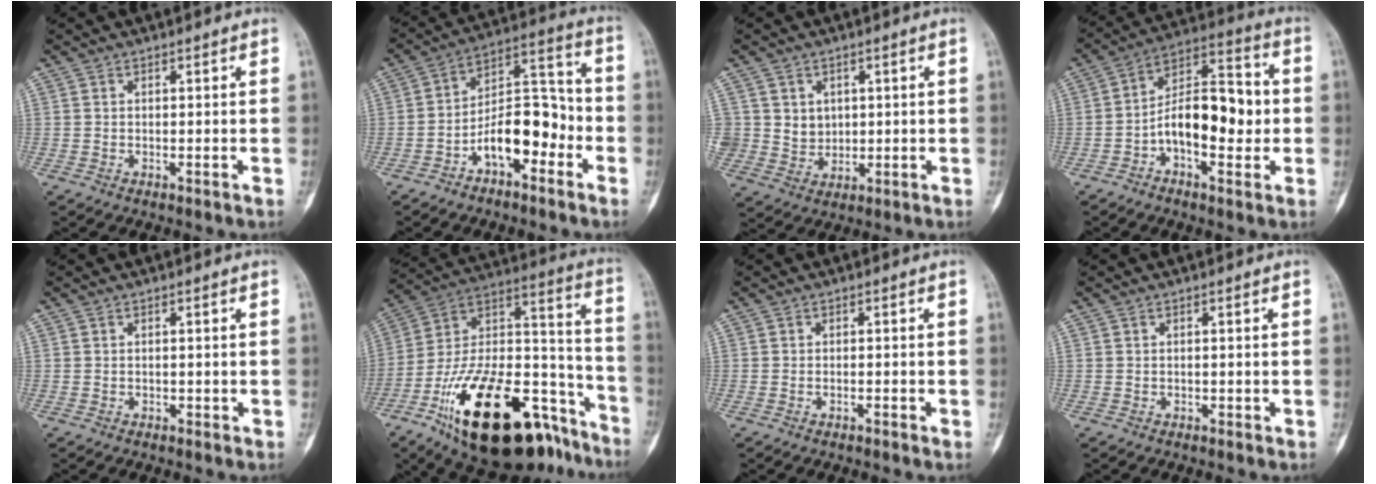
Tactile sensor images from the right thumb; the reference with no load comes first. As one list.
[{"total": 12.8, "force": [-5.2, 6.8, 9.5], "torque": [-0.129, 0.062, -0.092]}, {"total": 5.3, "force": [1.5, 4.9, 1.4], "torque": [0.003, -0.008, 0.033]}, {"total": 15.2, "force": [-2.0, 7.9, 12.8], "torque": [-0.184, 0.042, -0.037]}, {"total": 0.0}, {"total": 33.8, "force": [-19.5, 14.9, 23.2], "torque": [-0.363, 0.079, -0.319]}, {"total": 0.7, "force": [-0.3, 0.3, 0.6], "torque": [-0.014, 0.004, -0.004]}, {"total": 0.0}]